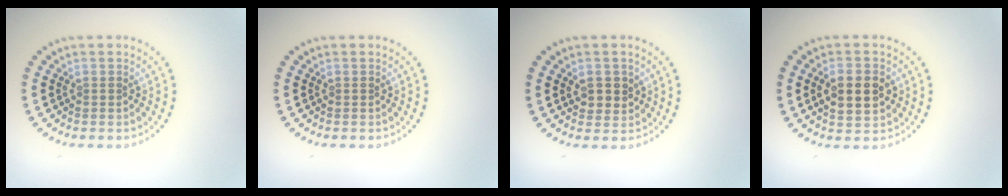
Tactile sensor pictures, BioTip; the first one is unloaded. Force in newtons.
{"total": 0.0}
{"total": 2.3, "press": 2.2, "slide": 0.6}
{"total": 3.7, "press": 3.7, "slide": 0.4}